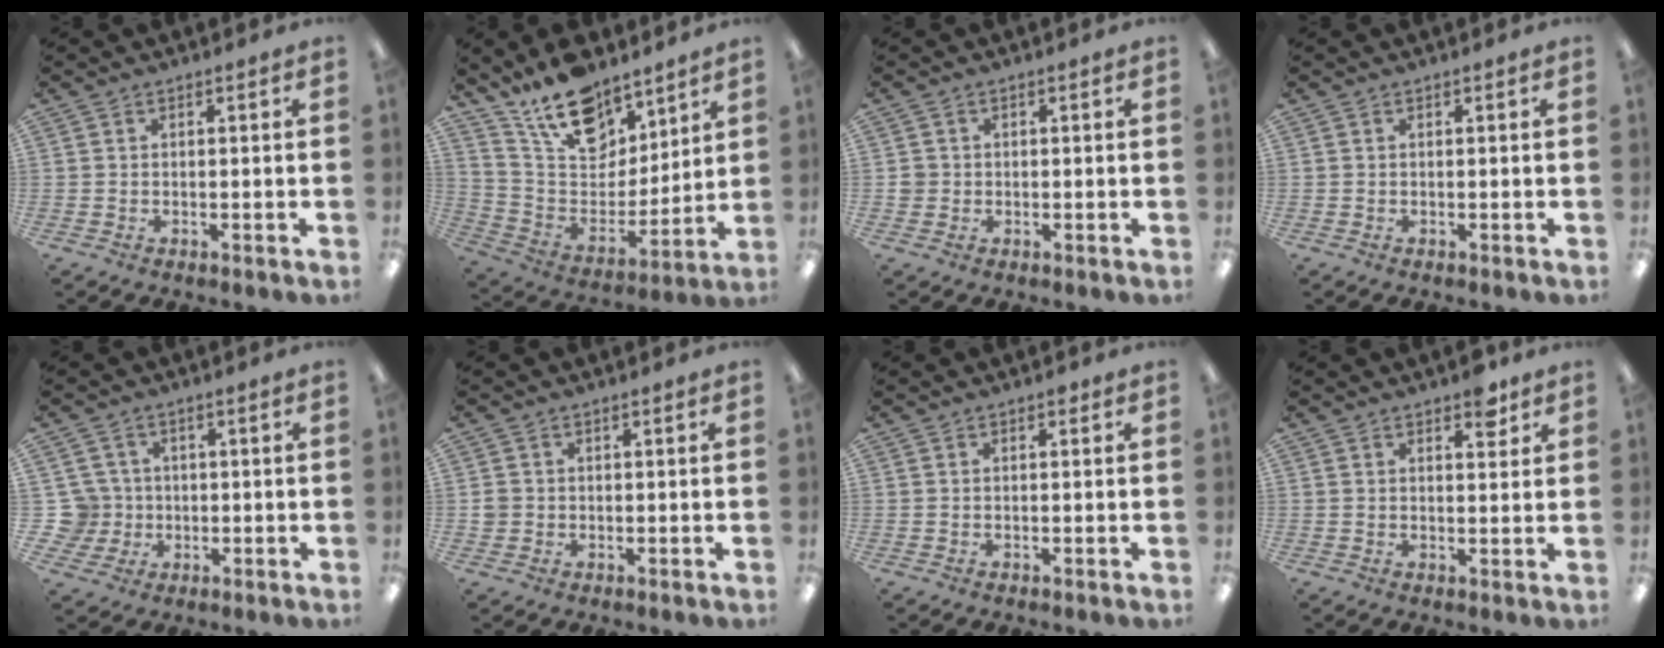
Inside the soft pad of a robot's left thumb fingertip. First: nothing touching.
{"total": 16.9, "force": [13.2, 8.3, 6.4], "torque": [-0.124, -0.085, 0.245]}
{"total": 1.9, "force": [0.0, 1.9, 0.3], "torque": [-0.007, 0.004, -0.003]}
{"total": 0.0}
{"total": 7.5, "force": [0.6, 7.3, 1.7], "torque": [-0.064, 0.005, 0.014]}
{"total": 2.0, "force": [0.0, 2.0, 0.3], "torque": [-0.006, 0.004, -0.002]}
{"total": 0.7, "force": [0.4, 0.3, 0.4], "torque": [-0.008, 0.004, 0.007]}
{"total": 4.7, "force": [3.2, 2.2, 2.7], "torque": [-0.020, -0.014, 0.050]}